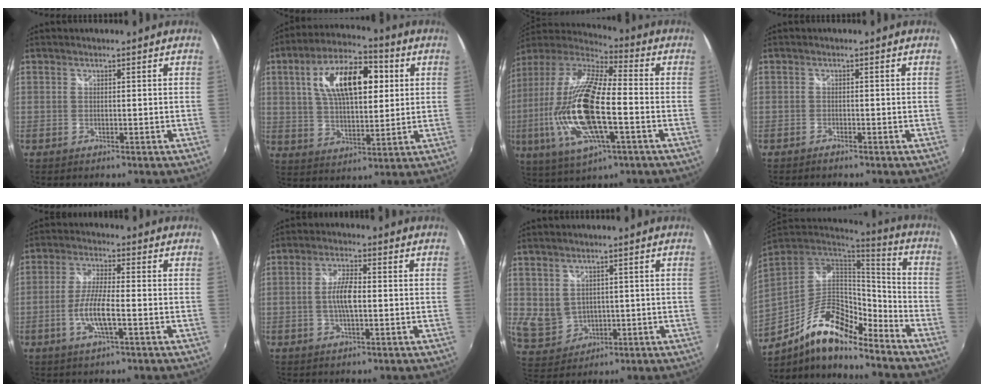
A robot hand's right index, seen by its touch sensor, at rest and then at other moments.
{"total": 16.3, "force": [4.6, 7.5, 13.7], "torque": [-0.243, 0.031, 0.077]}
{"total": 23.7, "force": [-4.6, 7.8, 21.9], "torque": [-0.432, -0.027, -0.091]}
{"total": 0.8, "force": [-0.8, 0.2, 0.2], "torque": [-0.006, -0.001, -0.016]}
{"total": 7.4, "force": [-2.3, 1.2, 6.9], "torque": [-0.141, -0.002, -0.045]}
{"total": 5.5, "force": [-0.6, 1.8, 5.2], "torque": [-0.100, 0.004, -0.011]}
{"total": 6.3, "force": [1.3, 5.5, 2.9], "torque": [-0.061, -0.002, 0.046]}
{"total": 16.6, "force": [-11.3, 5.4, 11.0], "torque": [-0.206, -0.002, -0.208]}